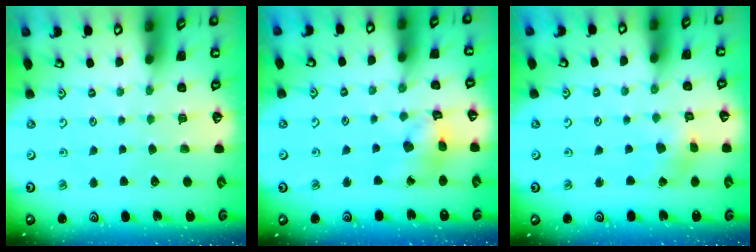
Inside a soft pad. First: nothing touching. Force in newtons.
{"total": 10.8, "press": 10.7, "slide": 1.1}
{"total": 2.3, "press": 2.3, "slide": 0.5}